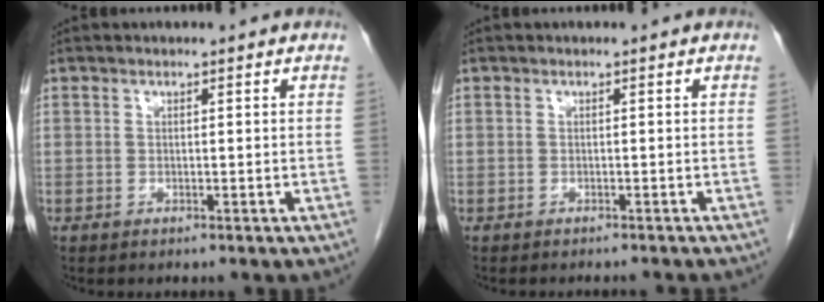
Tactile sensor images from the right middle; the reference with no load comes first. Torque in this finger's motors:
{"motor_torque": [0.05, -0.05, -0.01, 0.00]}